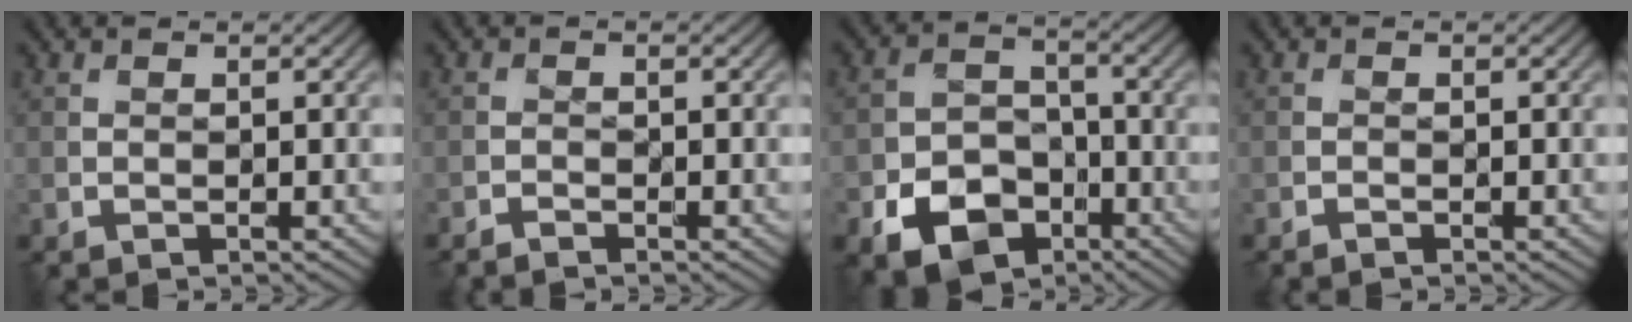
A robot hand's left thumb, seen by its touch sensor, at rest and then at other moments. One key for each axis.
{"total": 1.2, "fx": -1.2, "fy": 0.0, "fz": 0.3, "tx": -0.008, "ty": -0.001, "tz": -0.027}
{"total": 9.0, "fx": -4.9, "fy": 6.1, "fz": 4.4, "tx": -0.091, "ty": -0.019, "tz": -0.092}
{"total": 0.6, "fx": -0.5, "fy": 0.0, "fz": 0.2, "tx": -0.003, "ty": 0.001, "tz": -0.014}